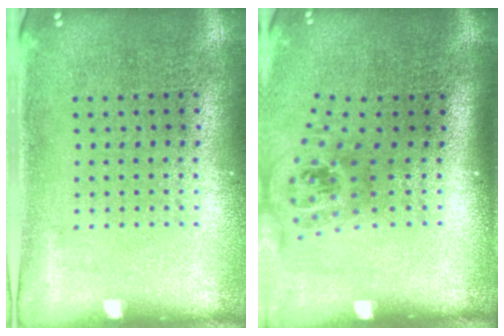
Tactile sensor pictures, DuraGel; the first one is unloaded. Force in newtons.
{"total": 1.6, "press": 1.2, "slide": 1.0}